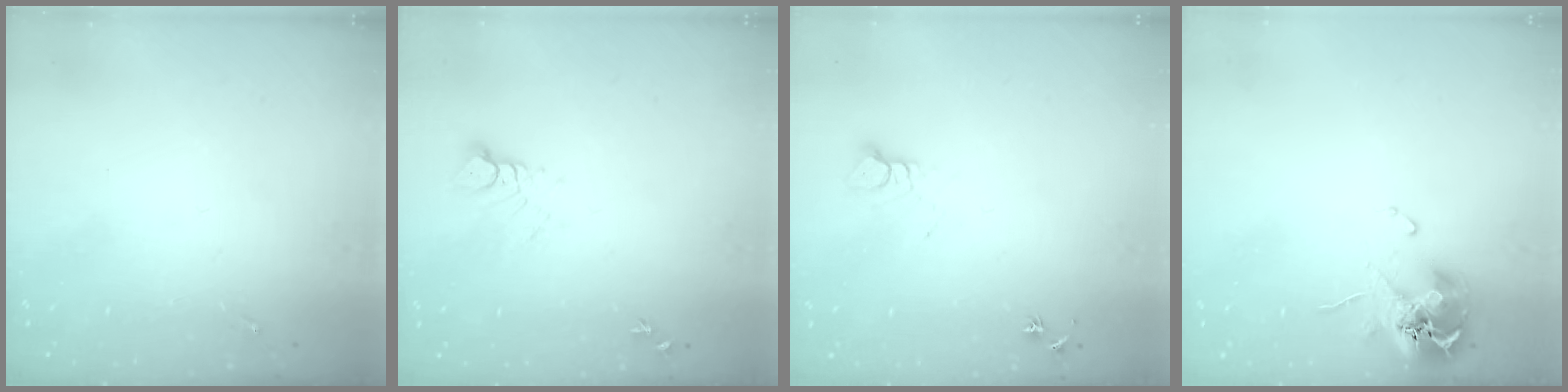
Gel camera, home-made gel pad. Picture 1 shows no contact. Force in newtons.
{"total": 4.4, "press": 4.4, "slide": 0.1}
{"total": 5.1, "press": 5.1, "slide": 0.4}
{"total": 12.3, "press": 12.2, "slide": 1.6}